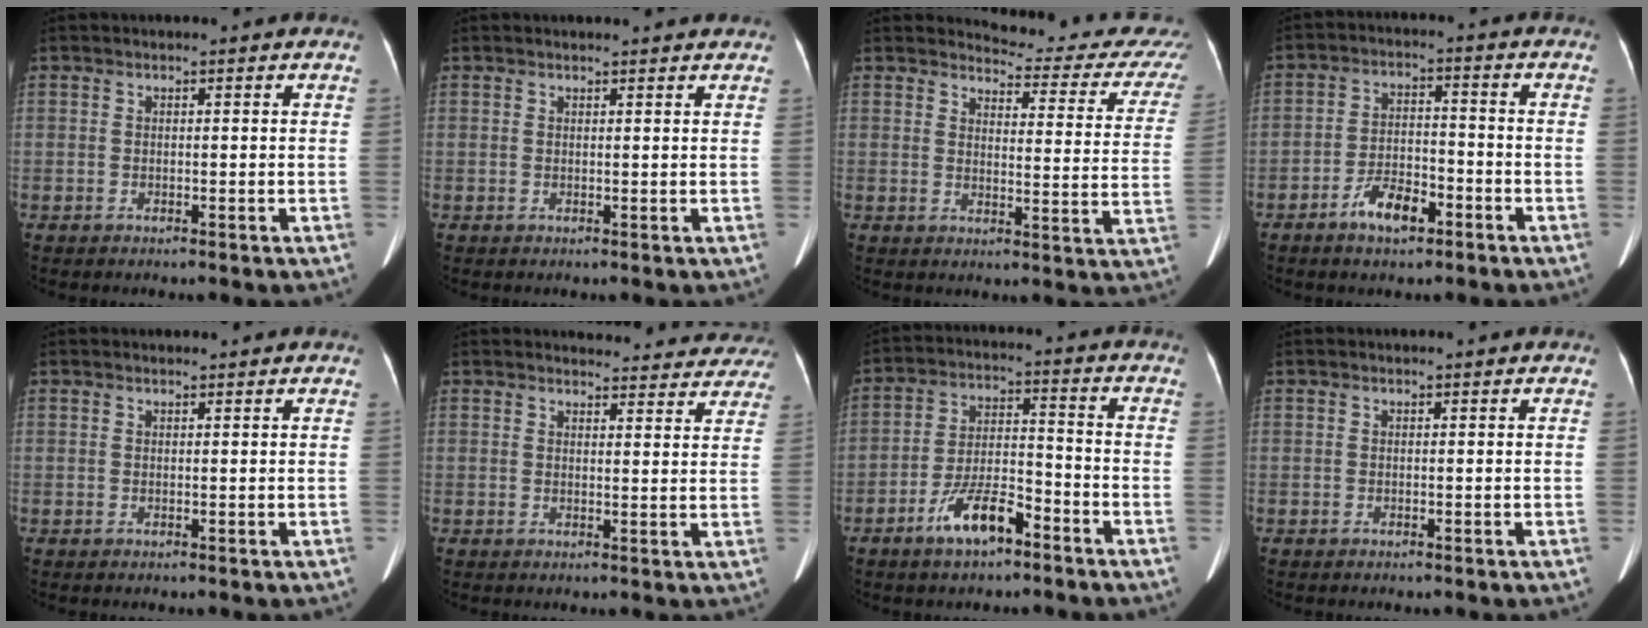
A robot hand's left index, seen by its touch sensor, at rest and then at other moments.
{"total": 3.6, "force": [3.5, 0.5, 0.9], "torque": [-0.014, 0.012, 0.036]}
{"total": 16.2, "force": [15.7, 2.4, 3.5], "torque": [-0.021, -0.086, 0.152]}
{"total": 6.2, "force": [-3.8, 2.5, 4.2], "torque": [-0.084, 0.005, -0.065]}
{"total": 1.1, "force": [1.1, 0.1, 0.2], "torque": [-0.008, 0.013, 0.016]}
{"total": 15.8, "force": [15.1, 4.3, 2.1], "torque": [0.009, -0.026, 0.150]}
{"total": 8.6, "force": [-5.5, 2.6, 6.1], "torque": [-0.122, 0.004, -0.099]}
{"total": 0.0}